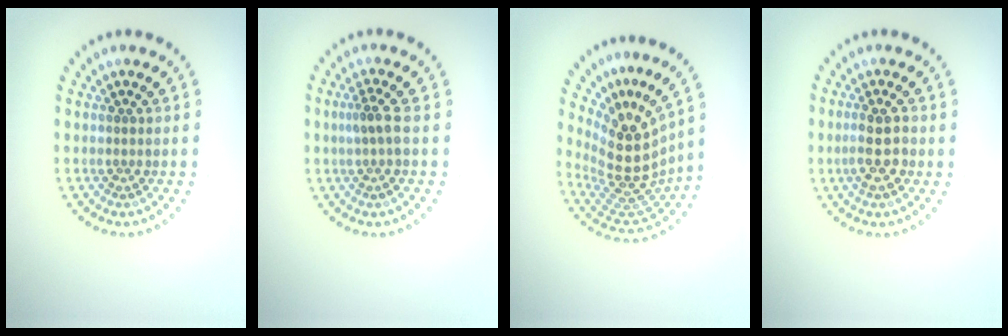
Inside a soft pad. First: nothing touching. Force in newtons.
{"total": 1.5, "press": 1.2, "slide": 1.0}
{"total": 5.5, "press": 4.0, "slide": 3.7}
{"total": 3.0, "press": 2.9, "slide": 0.9}